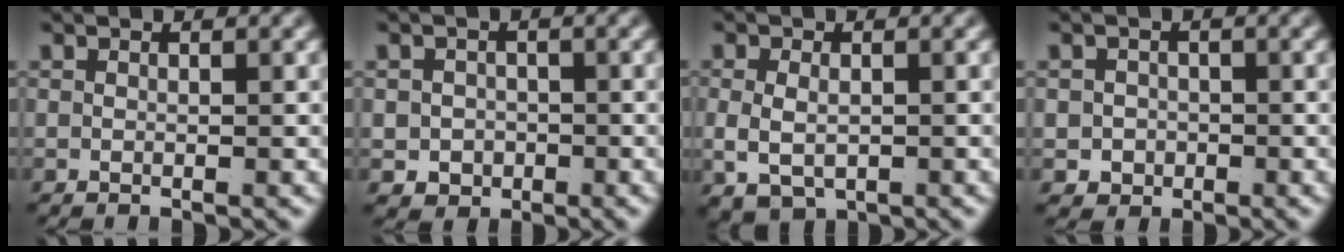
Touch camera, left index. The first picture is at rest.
{"total": 3.9, "force": [-1.3, 3.5, 1.2], "torque": [-0.017, -0.018, -0.017]}
{"total": 3.6, "force": [-0.6, 2.6, 2.5], "torque": [-0.055, -0.022, 0.009]}
{"total": 3.7, "force": [-1.2, 3.3, 1.0], "torque": [-0.021, -0.019, -0.016]}